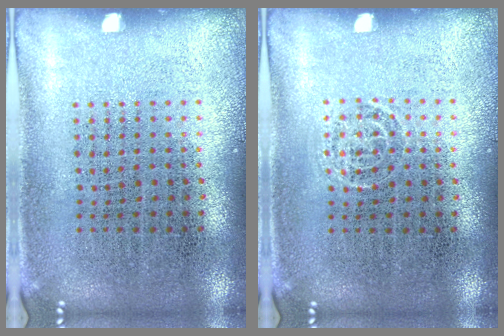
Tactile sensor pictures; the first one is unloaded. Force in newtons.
{"total": 0.6, "press": 0.5, "slide": 0.3}